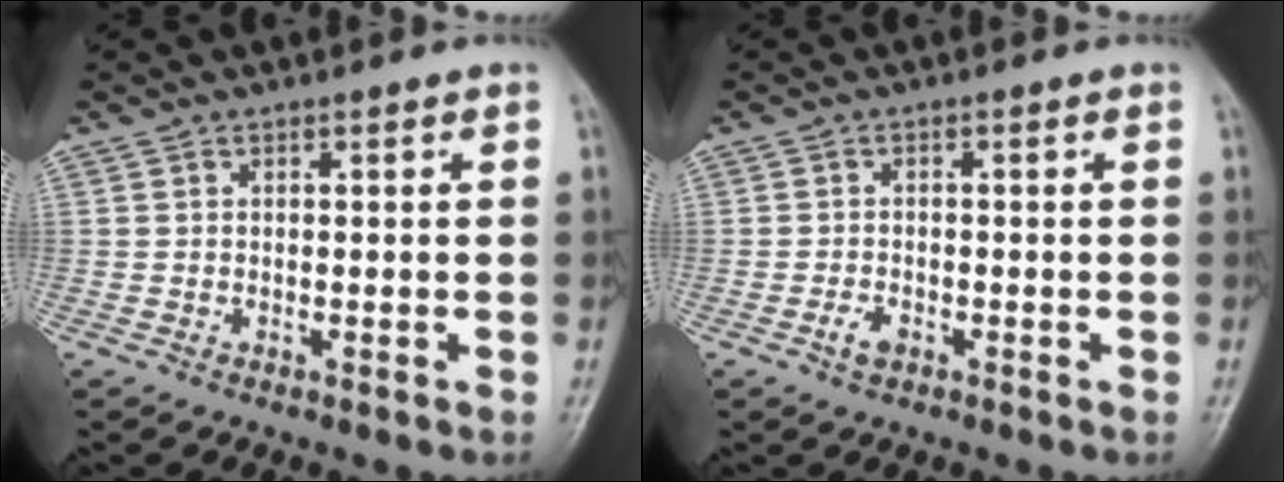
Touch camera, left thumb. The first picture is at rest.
{"total": 2.1, "force": [-1.1, 1.2, 1.3], "torque": [-0.025, 0.006, -0.020]}